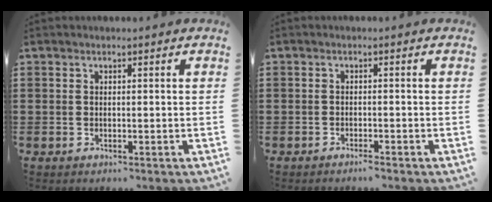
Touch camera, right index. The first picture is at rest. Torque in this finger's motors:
{"motor_torque": [0.14, -0.11, -0.01, 0.00]}